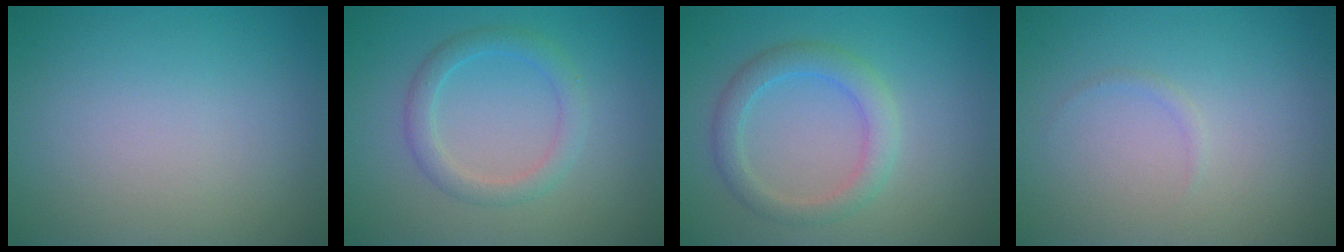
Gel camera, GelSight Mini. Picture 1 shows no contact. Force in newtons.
{"total": 2.4, "press": 2.4, "slide": 0.1}
{"total": 3.0, "press": 3.0, "slide": 0.1}
{"total": 0.5, "press": 0.5, "slide": 0.0}